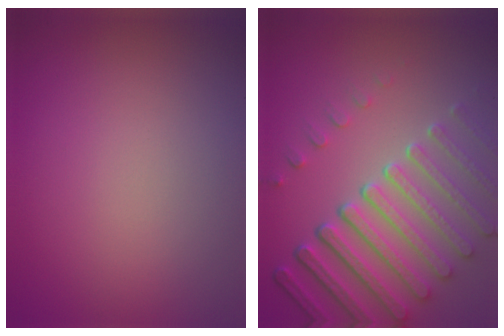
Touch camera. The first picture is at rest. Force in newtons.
{"total": 7.9, "press": 5.8, "slide": 5.4}